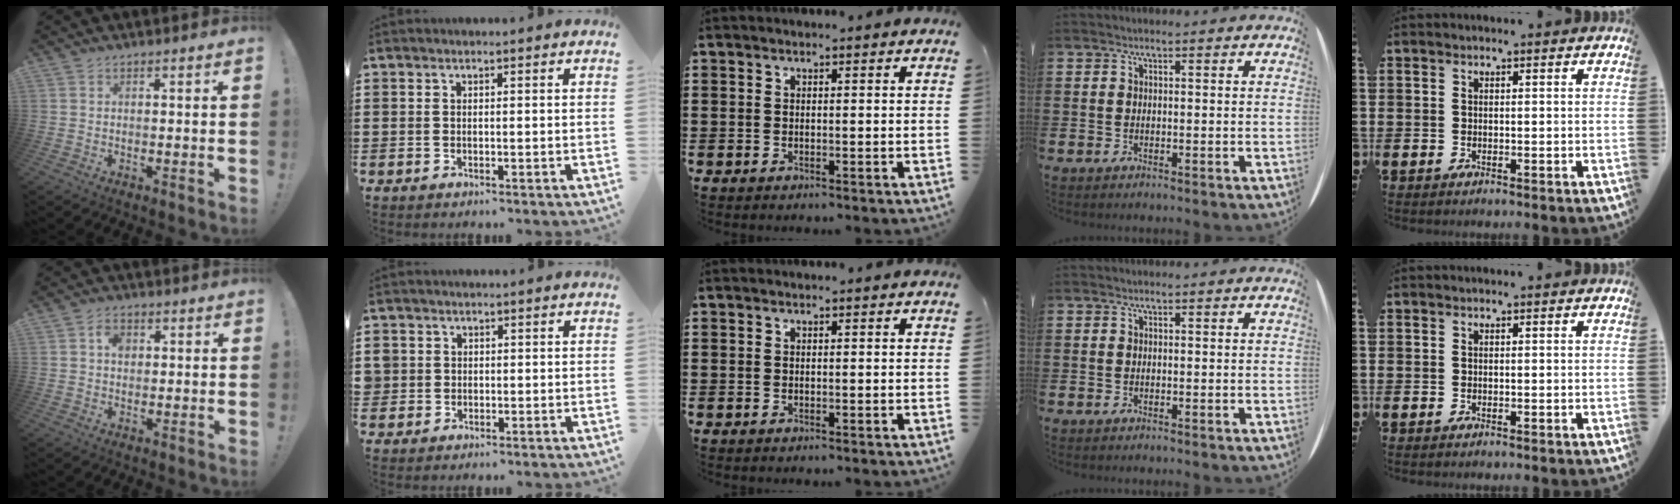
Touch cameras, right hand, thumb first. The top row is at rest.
{"thumb": {"total": 3.5, "force": [0.8, 2.6, 2.1], "torque": [-0.031, 0.002, 0.011]}, "index": {"total": 1.6, "force": [0.2, 1.6, 0.0], "torque": [-0.008, 0.008, 0.003]}}